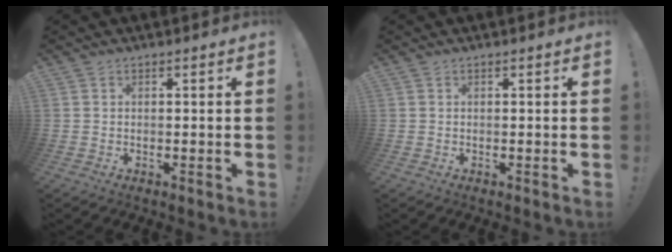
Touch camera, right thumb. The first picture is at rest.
{"total": 0.0}